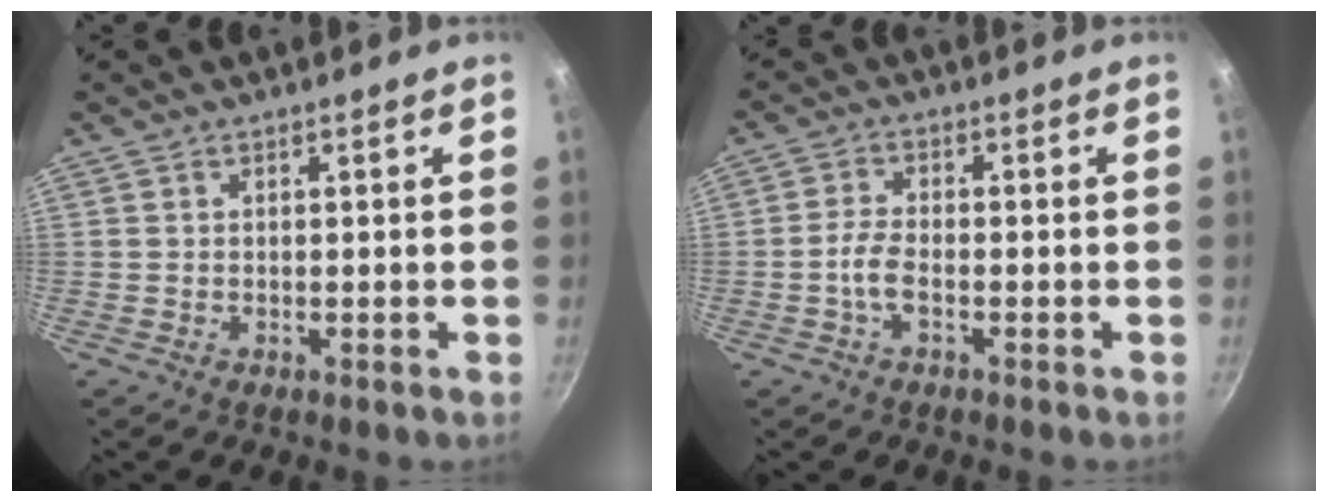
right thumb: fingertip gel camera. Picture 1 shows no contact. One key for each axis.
{"total": 3.9, "fx": -1.5, "fy": 1.7, "fz": 3.2, "tx": -0.070, "ty": 0.015, "tz": -0.036}